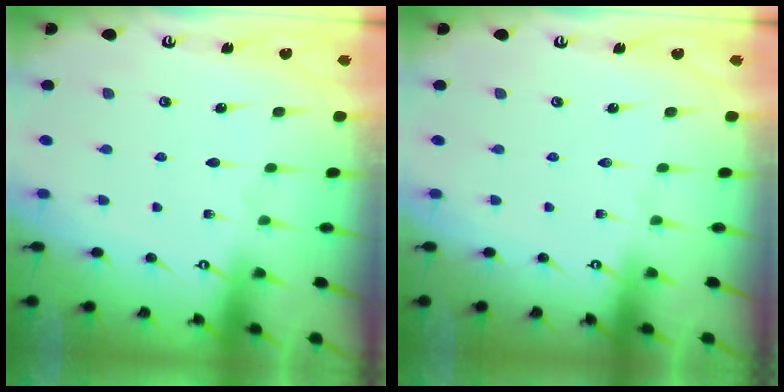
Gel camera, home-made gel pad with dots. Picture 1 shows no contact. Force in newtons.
{"total": 0.0}